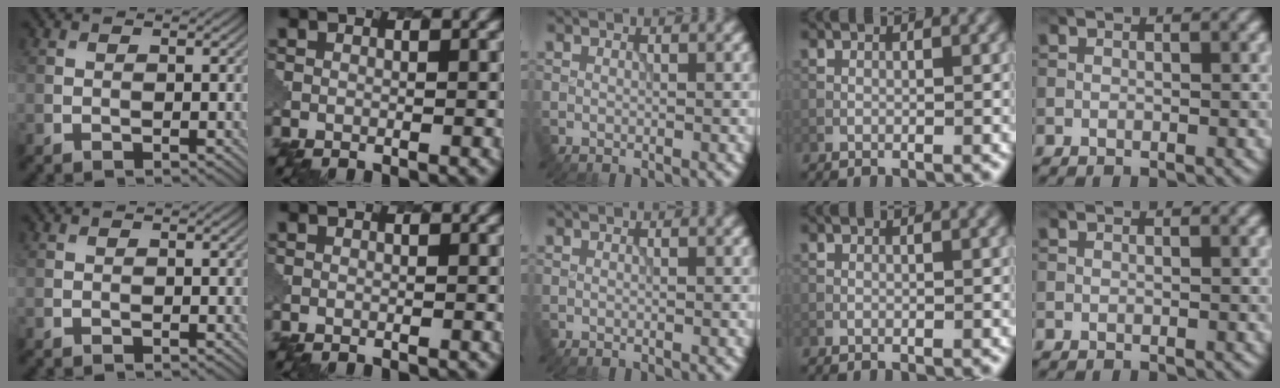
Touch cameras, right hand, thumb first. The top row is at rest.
{}